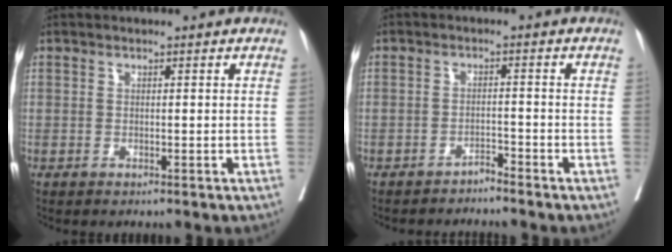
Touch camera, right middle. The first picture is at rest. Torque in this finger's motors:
{"motor_torque": [0.17, -0.82, -0.14, -0.03]}